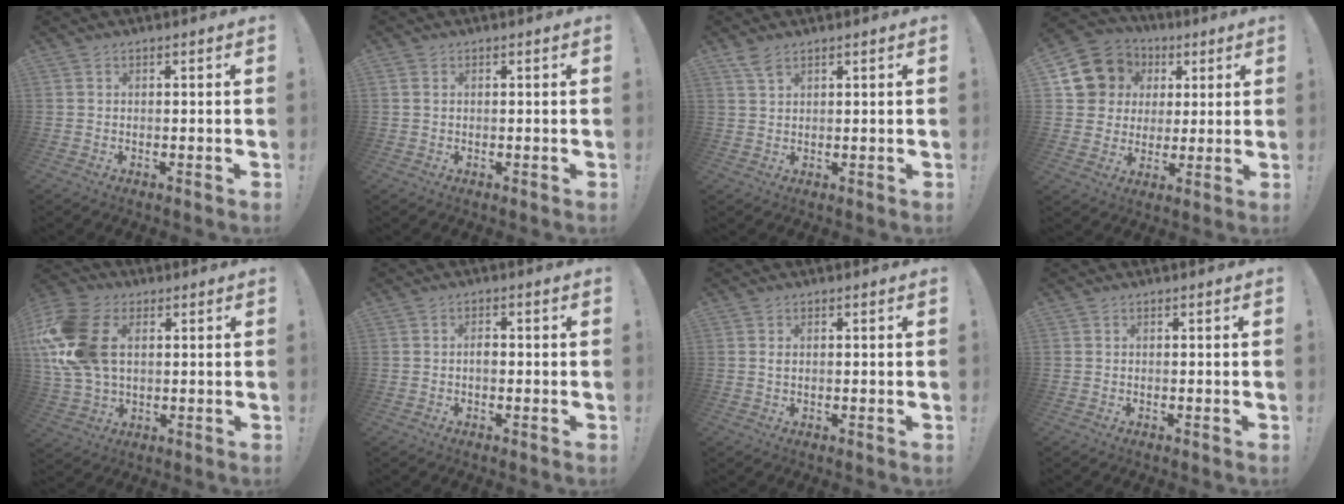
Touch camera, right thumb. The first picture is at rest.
{"total": 1.0, "force": [0.3, 0.9, 0.2], "torque": [-0.002, 0.003, 0.006]}
{"total": 3.5, "force": [2.6, 1.0, 2.0], "torque": [-0.036, -0.014, 0.048]}
{"total": 13.2, "force": [4.6, 11.6, 4.3], "torque": [-0.067, -0.017, 0.104]}
{"total": 19.3, "force": [4.1, 13.1, 13.5], "torque": [-0.281, 0.003, 0.078]}
{"total": 1.9, "force": [-0.3, 1.4, 1.3], "torque": [-0.018, 0.003, -0.009]}
{"total": 0.8, "force": [0.4, 0.3, 0.6], "torque": [-0.005, -0.002, 0.005]}
{"total": 0.0}